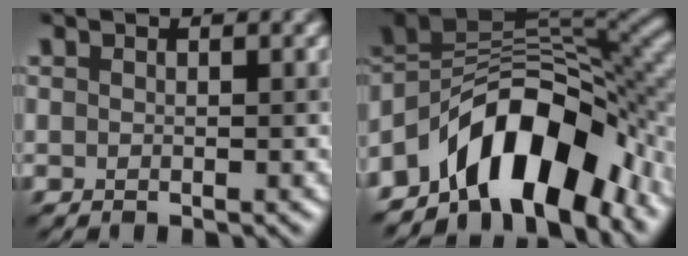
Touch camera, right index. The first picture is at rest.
{"total": 12.5, "force": [-6.1, 6.4, 8.9], "torque": [-0.115, 0.027, -0.117]}